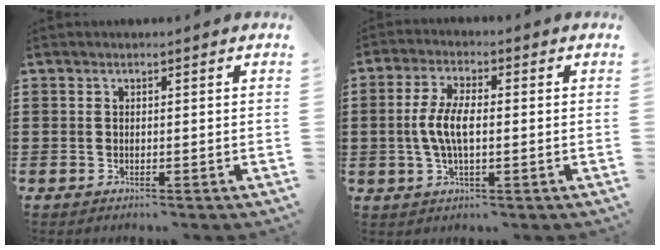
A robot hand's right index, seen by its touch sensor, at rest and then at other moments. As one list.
[{"total": 6.0, "force": [-0.5, 2.3, 5.5], "torque": [-0.125, -0.005, -0.018]}]